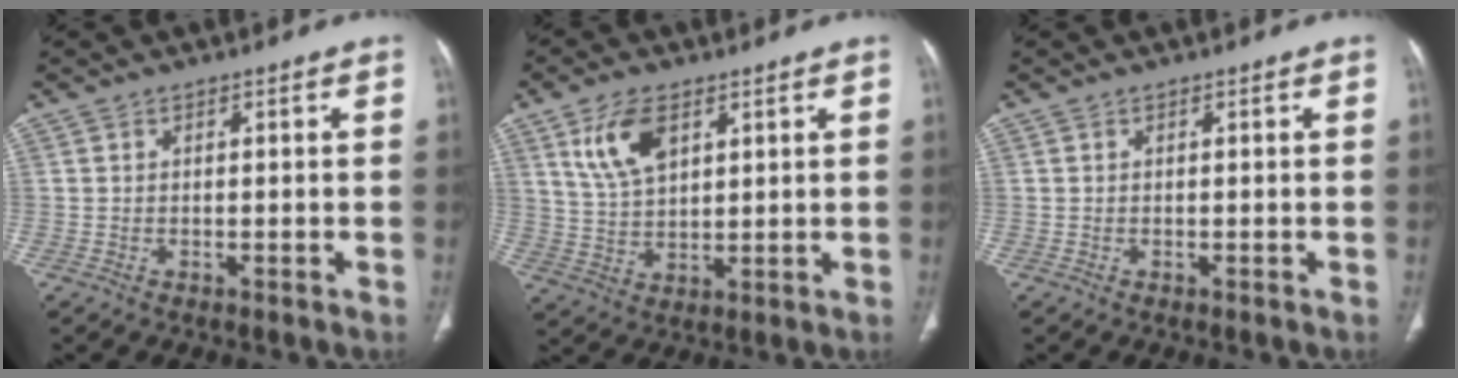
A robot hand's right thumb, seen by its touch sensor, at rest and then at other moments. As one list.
[{"total": 8.9, "force": [4.3, 4.8, 6.2], "torque": [-0.108, -0.014, 0.090]}, {"total": 0.0}]